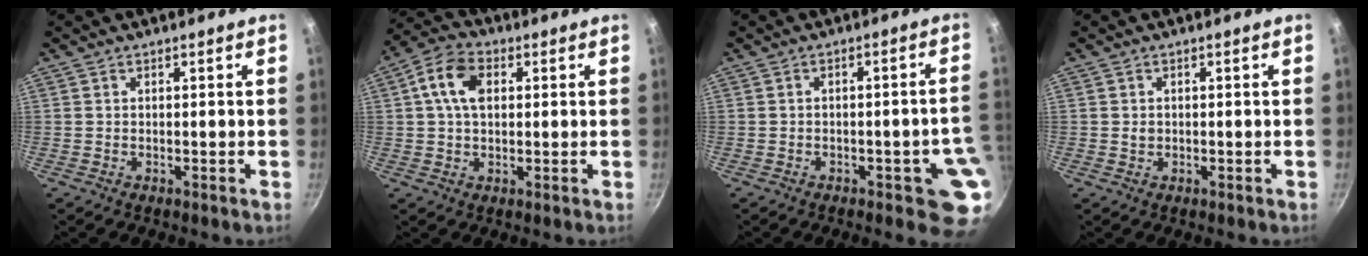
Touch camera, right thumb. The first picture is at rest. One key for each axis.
{"total": 8.5, "fx": 2.0, "fy": 5.7, "fz": 6.0, "tx": -0.095, "ty": 0.013, "tz": 0.025}
{"total": 8.5, "fx": -2.7, "fy": 3.1, "fz": 7.4, "tx": -0.054, "ty": 0.028, "tz": -0.026}
{"total": 0.9, "fx": 0.1, "fy": 0.9, "fz": 0.3, "tx": -0.002, "ty": -0.002, "tz": 0.003}